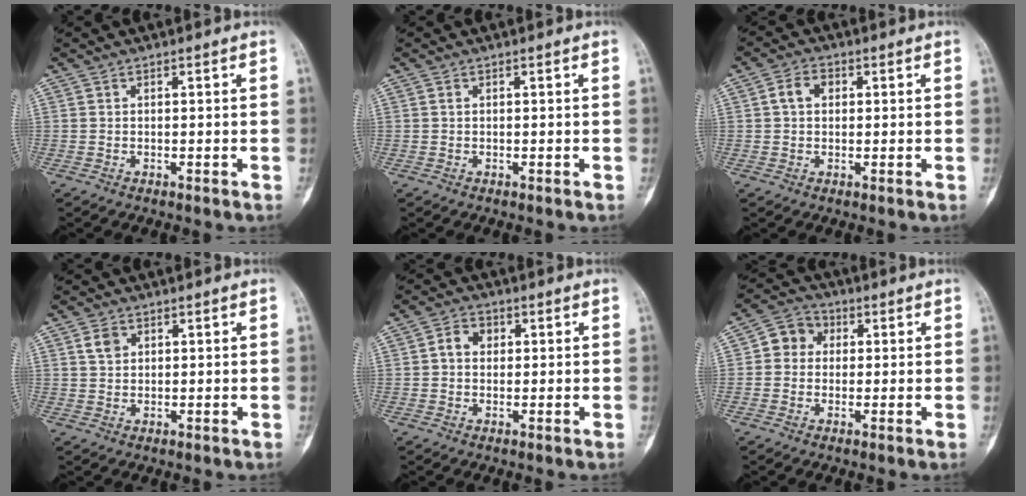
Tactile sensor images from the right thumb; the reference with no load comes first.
{"total": 0.0}
{"total": 3.8, "force": [0.7, 2.8, 2.5], "torque": [-0.041, 0.012, 0.009]}
{"total": 2.6, "force": [1.1, 1.9, 1.3], "torque": [-0.018, 0.000, 0.023]}
{"total": 3.7, "force": [0.5, 3.0, 2.0], "torque": [-0.021, 0.011, 0.003]}
{"total": 5.9, "force": [0.7, 5.2, 2.6], "torque": [-0.019, 0.014, -0.001]}